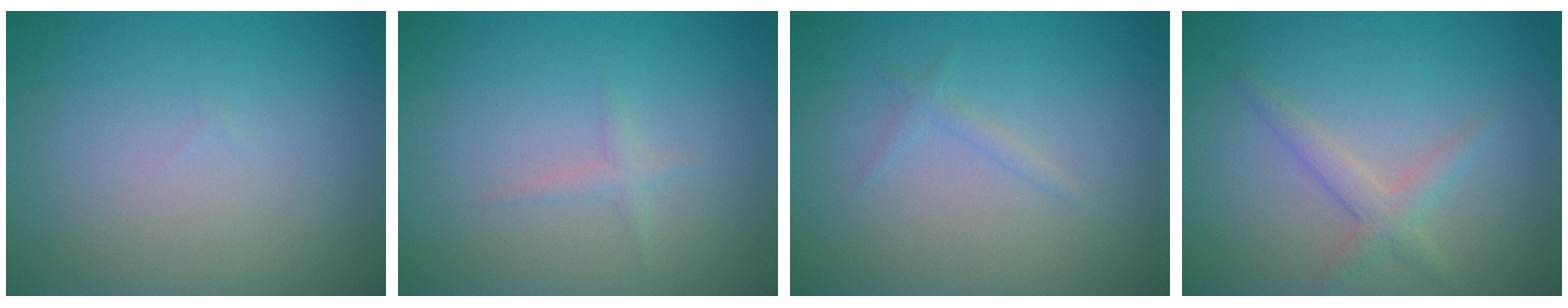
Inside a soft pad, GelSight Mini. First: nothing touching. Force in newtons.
{"total": 0.9, "press": 0.8, "slide": 0.0}
{"total": 0.8, "press": 0.8, "slide": 0.0}
{"total": 2.0, "press": 2.0, "slide": 0.1}